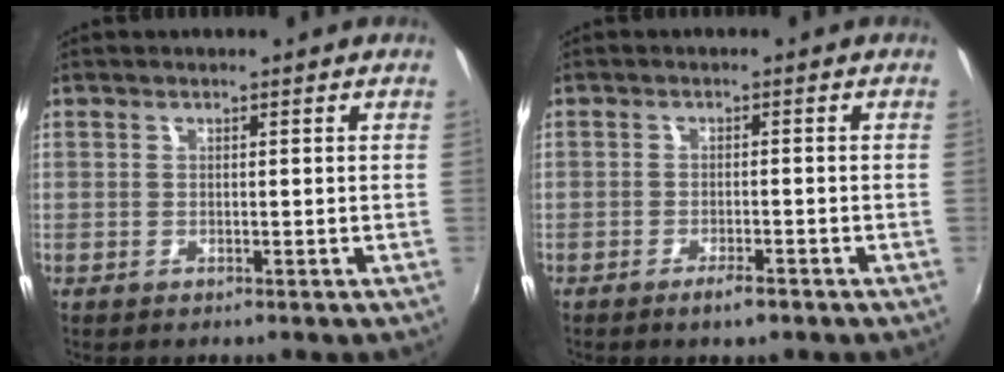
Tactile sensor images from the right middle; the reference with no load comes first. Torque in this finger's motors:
{"motor_torque": [-0.07, -1.36, 0.02, -0.01]}